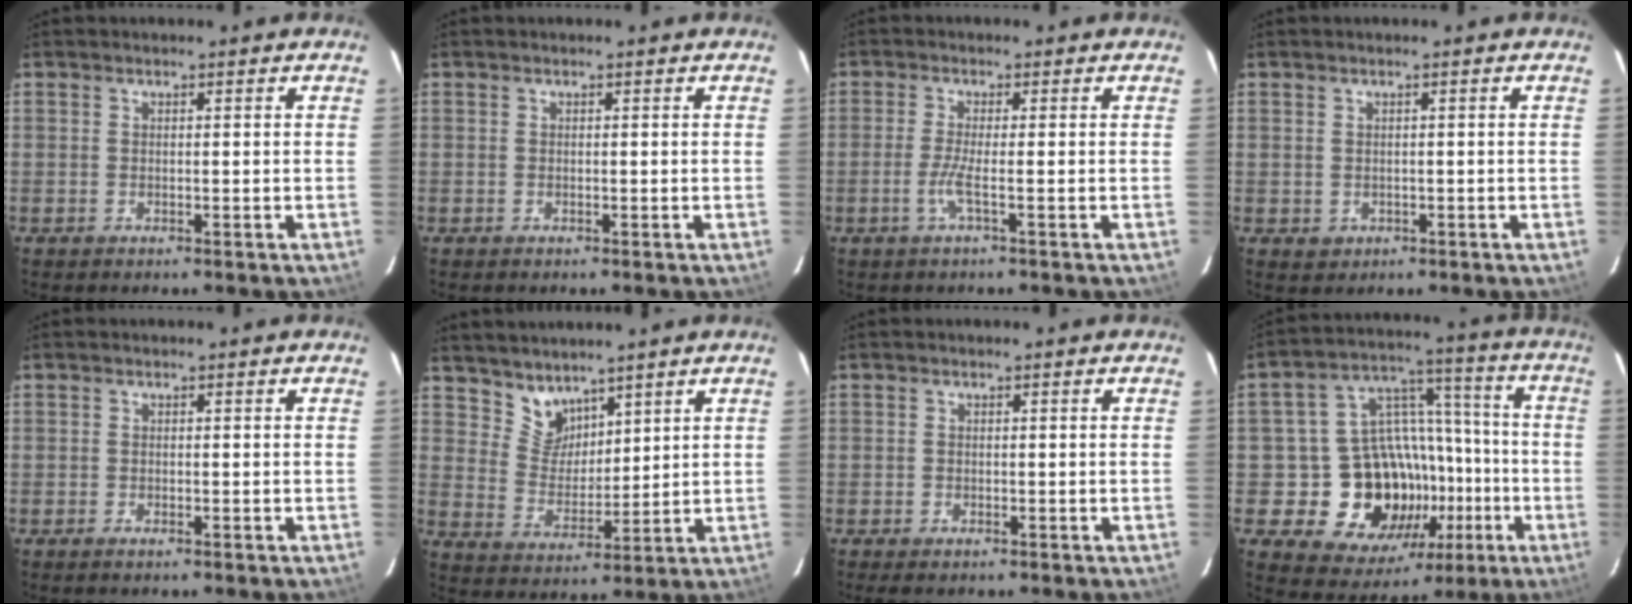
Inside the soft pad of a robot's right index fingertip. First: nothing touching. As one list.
[{"total": 0.0}, {"total": 2.8, "force": [-1.3, -0.7, 2.4], "torque": [-0.057, -0.008, -0.029]}, {"total": 1.8, "force": [-0.1, 1.8, 0.3], "torque": [-0.002, 0.000, 0.003]}, {"total": 0.8, "force": [-0.7, 0.3, 0.5], "torque": [-0.009, -0.002, -0.013]}, {"total": 6.4, "force": [5.2, 3.6, 1.1], "torque": [-0.011, 0.003, 0.107]}, {"total": 1.7, "force": [-1.3, 0.6, 0.8], "torque": [-0.017, -0.005, -0.024]}, {"total": 18.9, "force": [-6.3, 15.0, 9.7], "torque": [-0.185, 0.040, -0.065]}]